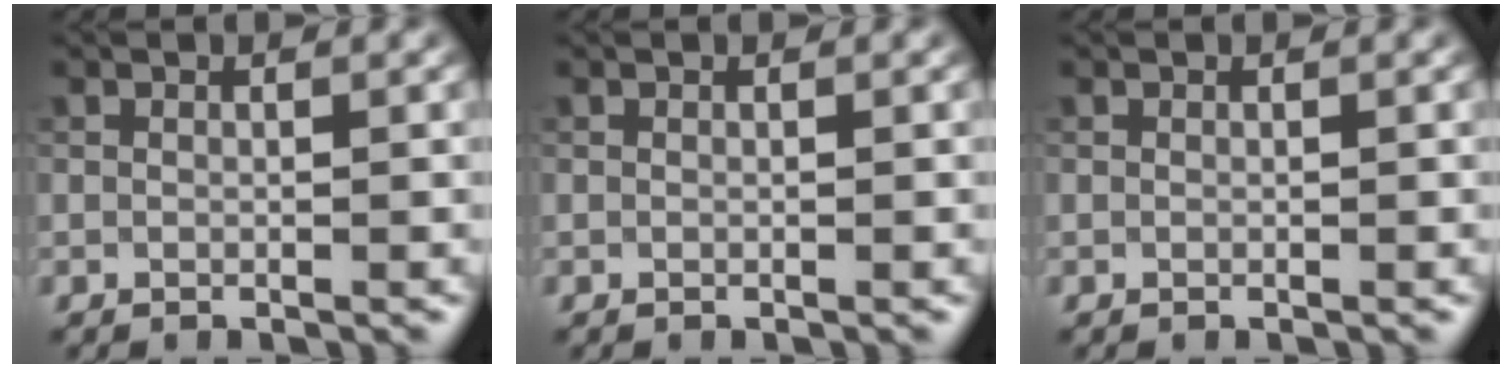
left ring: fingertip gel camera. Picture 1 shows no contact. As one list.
[{"total": 0.0}, {"total": 0.0}]